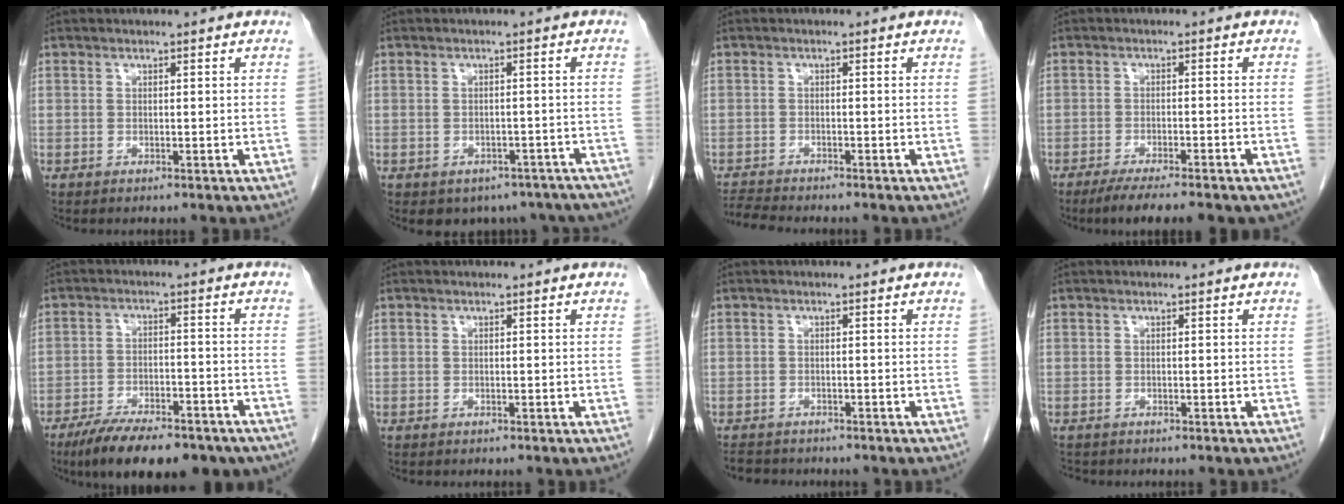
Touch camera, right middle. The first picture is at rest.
{"total": 10.5, "force": [-8.1, 6.1, 2.6], "torque": [-0.022, 0.003, -0.082]}
{"total": 3.9, "force": [-3.8, -0.4, 0.7], "torque": [-0.015, -0.017, -0.067]}
{"total": 10.2, "force": [-8.2, 2.0, 5.8], "torque": [-0.075, -0.011, -0.110]}
{"total": 17.5, "force": [-13.2, 5.8, 9.8], "torque": [-0.126, 0.003, -0.196]}
{"total": 0.0}
{"total": 3.5, "force": [-3.2, 1.3, 0.6], "torque": [-0.010, -0.007, -0.050]}
{"total": 1.1, "force": [-1.0, 0.5, 0.1], "torque": [-0.008, -0.003, -0.018]}